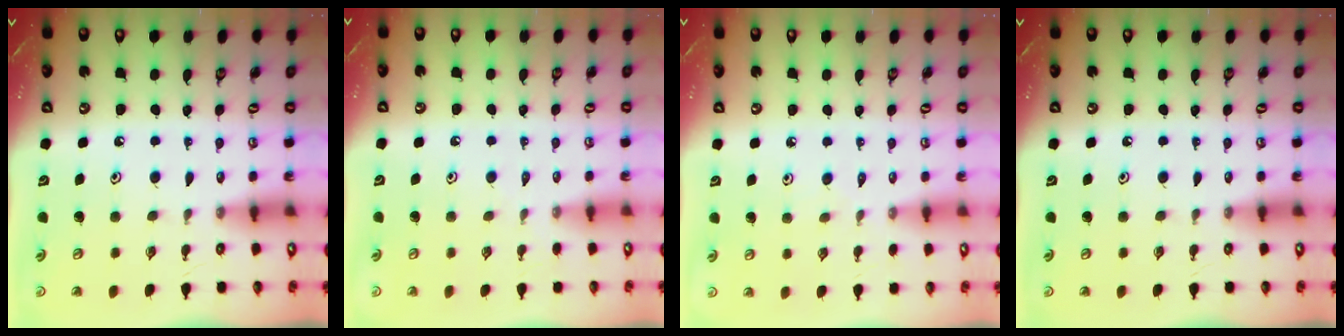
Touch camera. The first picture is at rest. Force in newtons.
{"total": 3.8, "press": 3.8, "slide": 0.5}
{"total": 2.6, "press": 2.6, "slide": 0.5}
{"total": 0.0}